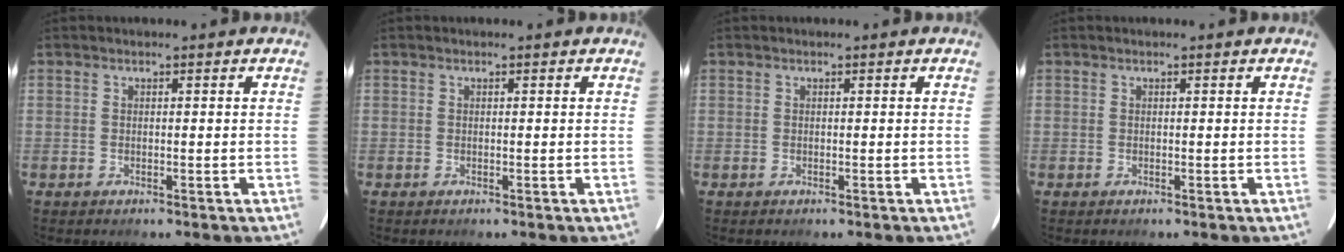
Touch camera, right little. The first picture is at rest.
{"total": 0.0}
{"total": 0.0}
{"total": 0.0}